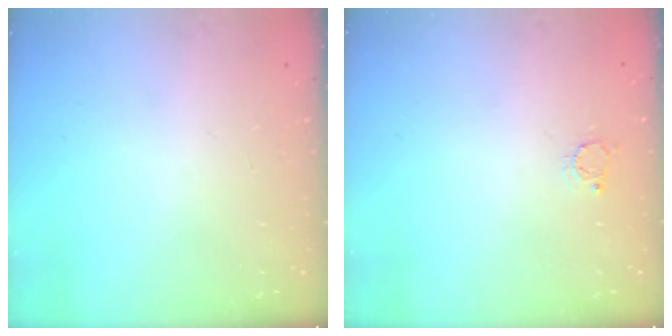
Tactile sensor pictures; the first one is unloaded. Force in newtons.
{"total": 2.8, "press": 2.8, "slide": 0.3}